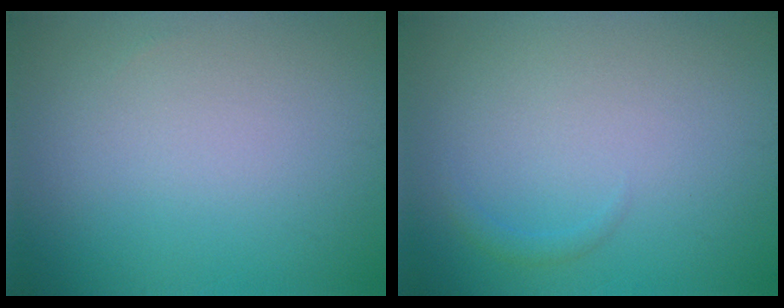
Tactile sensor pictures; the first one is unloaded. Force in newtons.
{"total": 0.7, "press": 0.7, "slide": 0.1}